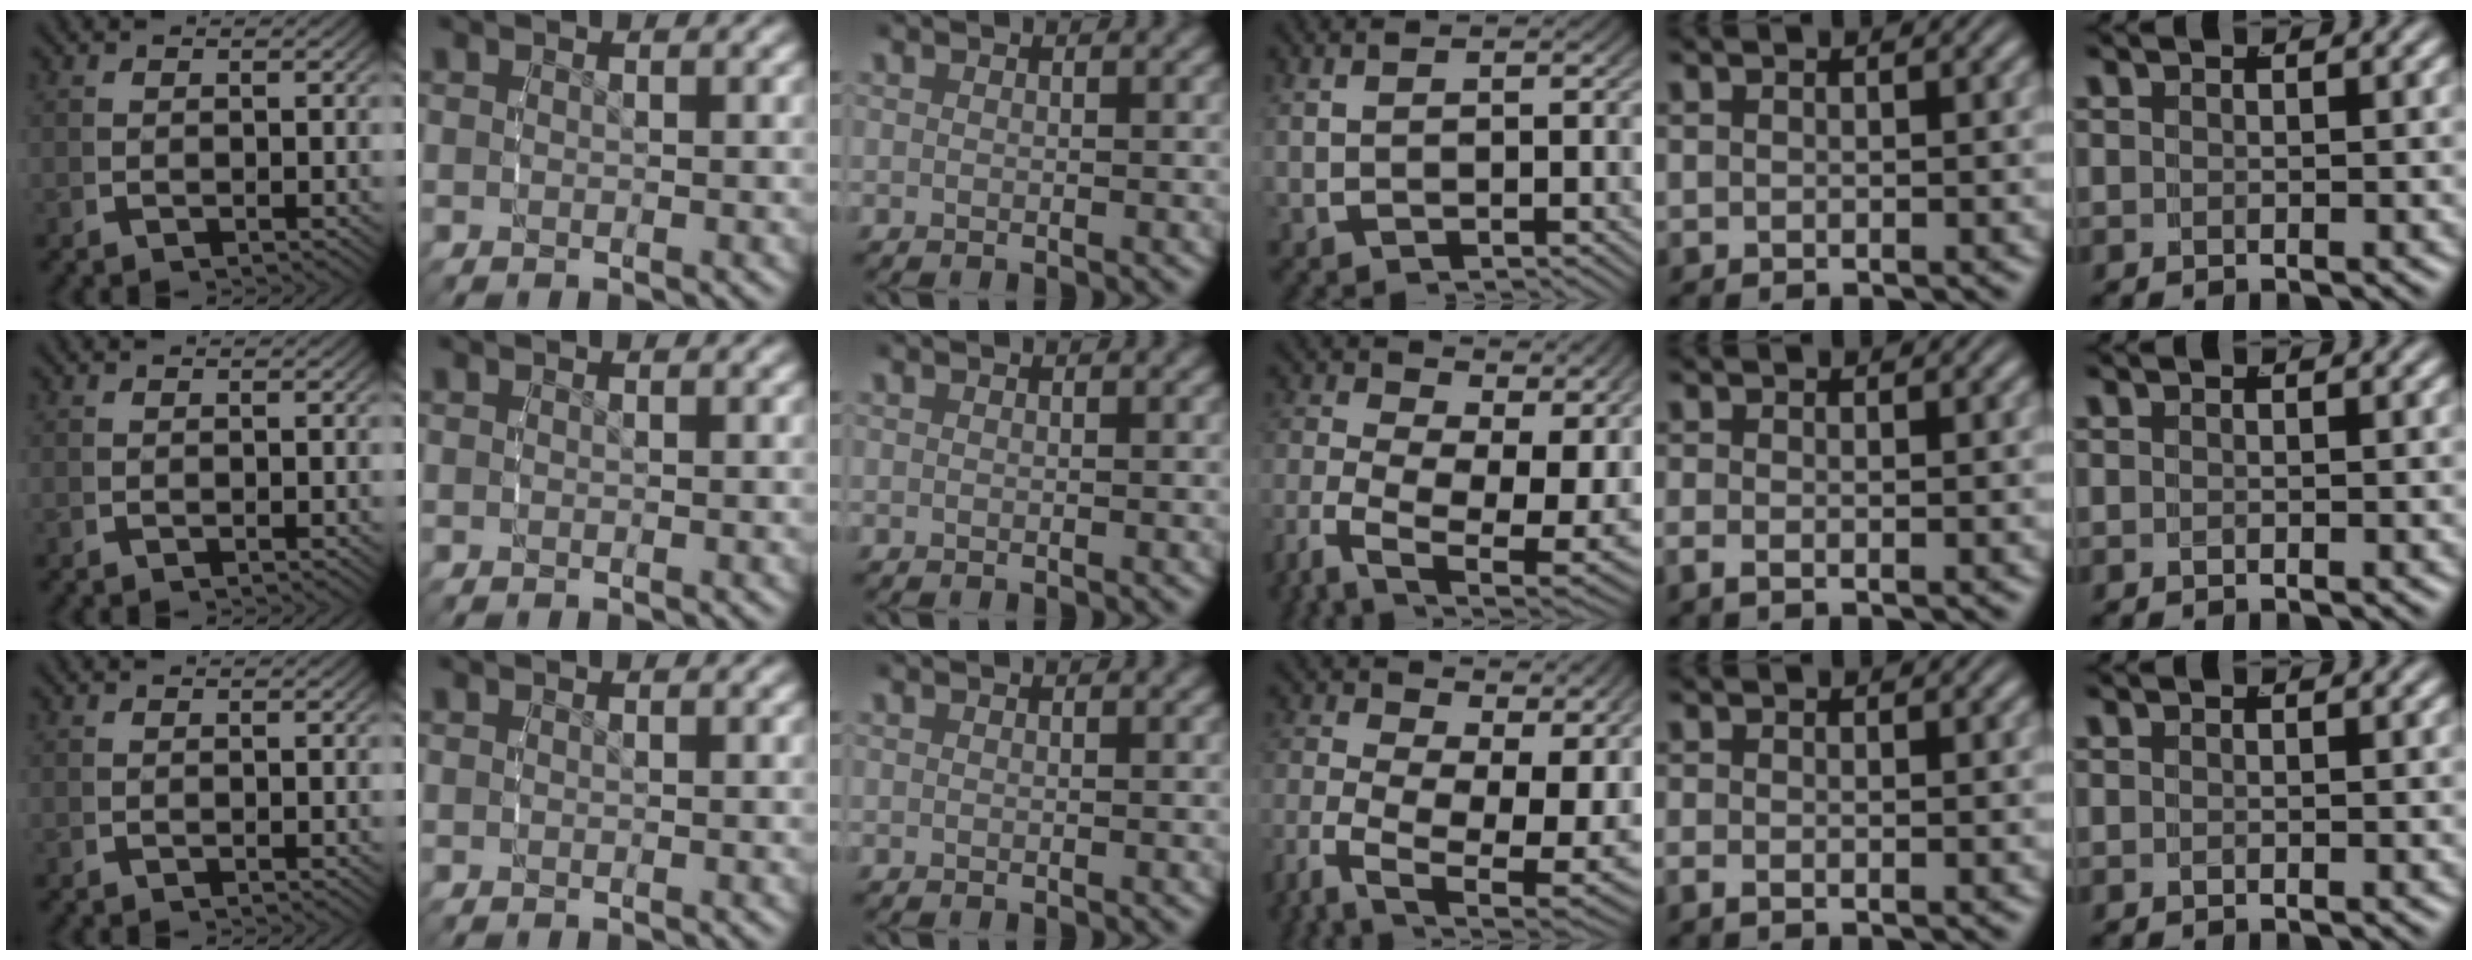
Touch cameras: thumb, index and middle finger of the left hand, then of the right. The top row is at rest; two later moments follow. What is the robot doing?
{"motion": "grasp_and_lifting", "object": "backpack"}